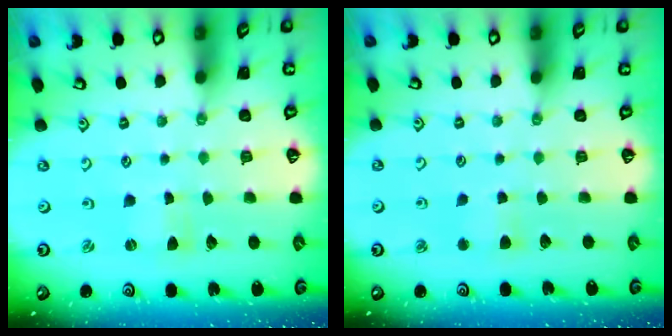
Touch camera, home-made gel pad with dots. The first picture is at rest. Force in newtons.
{"total": 3.1, "press": 3.1, "slide": 0.4}